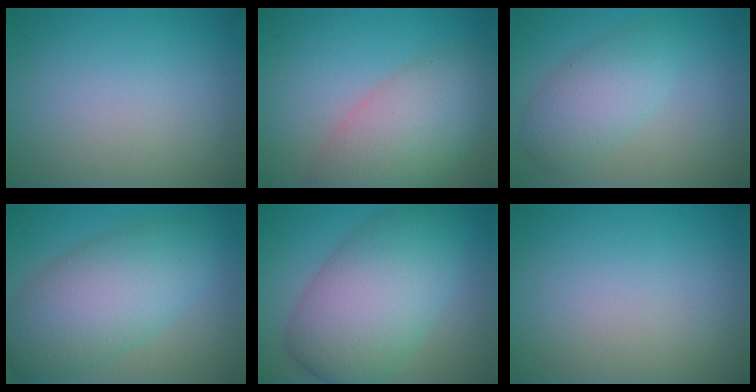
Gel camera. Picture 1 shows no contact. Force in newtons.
{"total": 7.4, "press": 7.4, "slide": 0.3}
{"total": 3.9, "press": 3.9, "slide": 0.1}
{"total": 8.3, "press": 8.3, "slide": 0.1}
{"total": 9.8, "press": 9.8, "slide": 0.1}
{"total": 0.0}